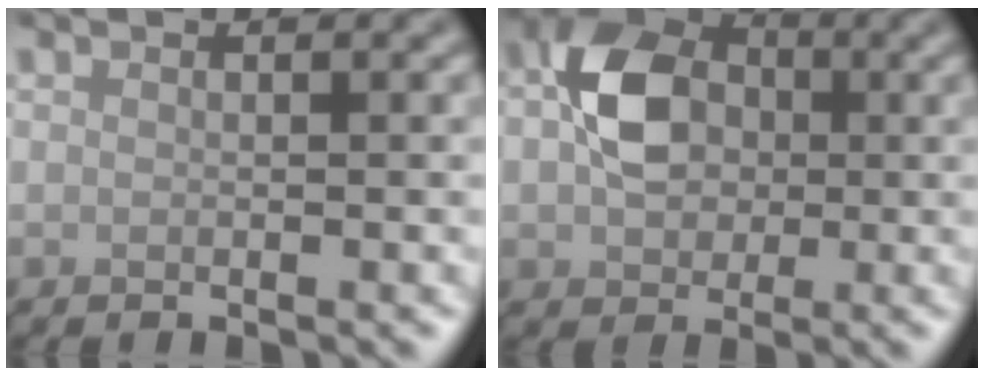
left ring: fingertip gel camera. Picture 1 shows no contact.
{"total": 6.7, "force": [0.3, 5.1, 4.4], "torque": [-0.082, 0.013, -0.005]}